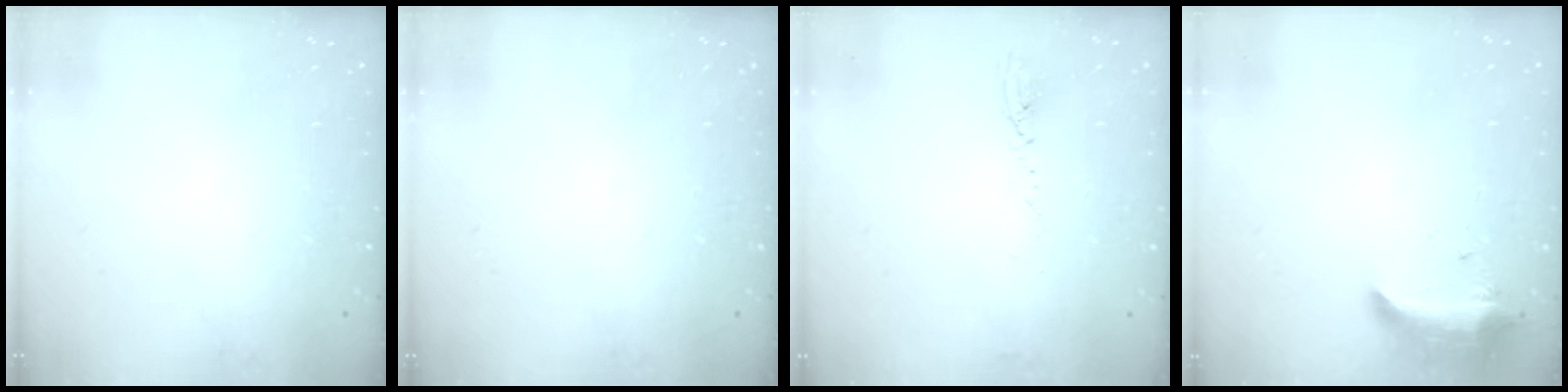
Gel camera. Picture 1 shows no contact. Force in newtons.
{"total": 0.0}
{"total": 3.7, "press": 3.6, "slide": 1.1}
{"total": 8.6, "press": 8.6, "slide": 0.3}